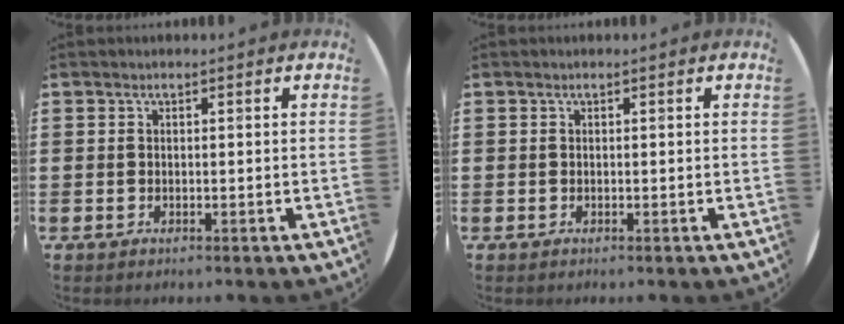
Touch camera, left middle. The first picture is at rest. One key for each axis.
{"total": 0.0}